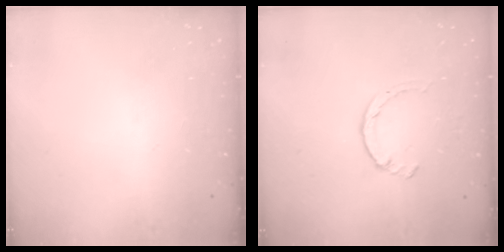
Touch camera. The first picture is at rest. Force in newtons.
{"total": 1.4, "press": 1.3, "slide": 0.3}